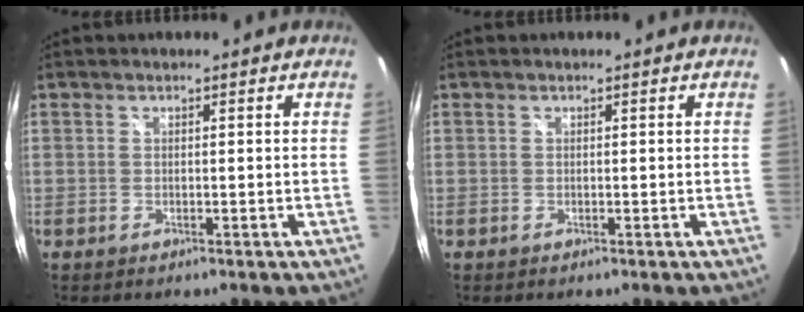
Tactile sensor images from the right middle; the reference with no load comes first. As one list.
[{"total": 0.0}]